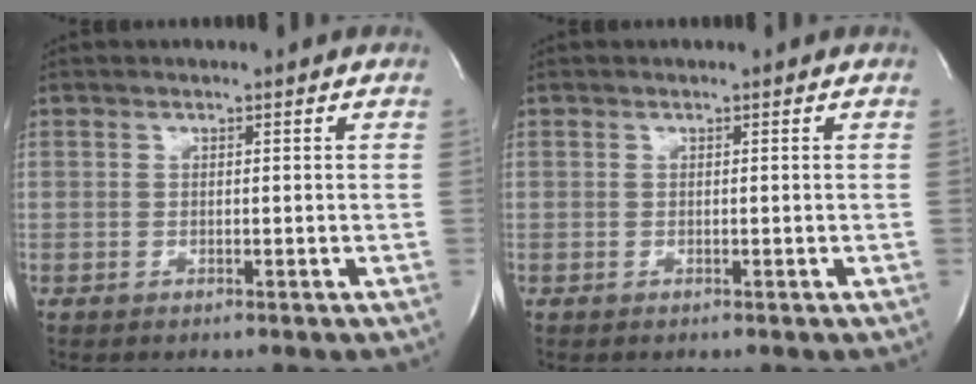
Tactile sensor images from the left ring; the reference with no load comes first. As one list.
[{"total": 0.0}]